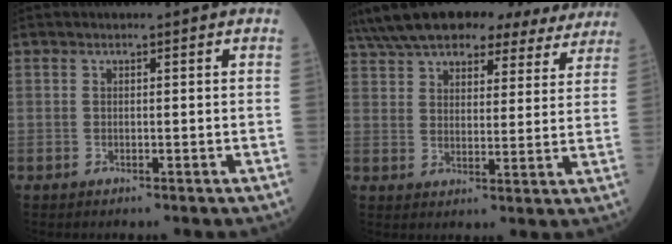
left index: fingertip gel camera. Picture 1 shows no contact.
{"total": 24.7, "force": [21.1, 8.0, 10.0], "torque": [-0.183, 0.040, 0.280]}